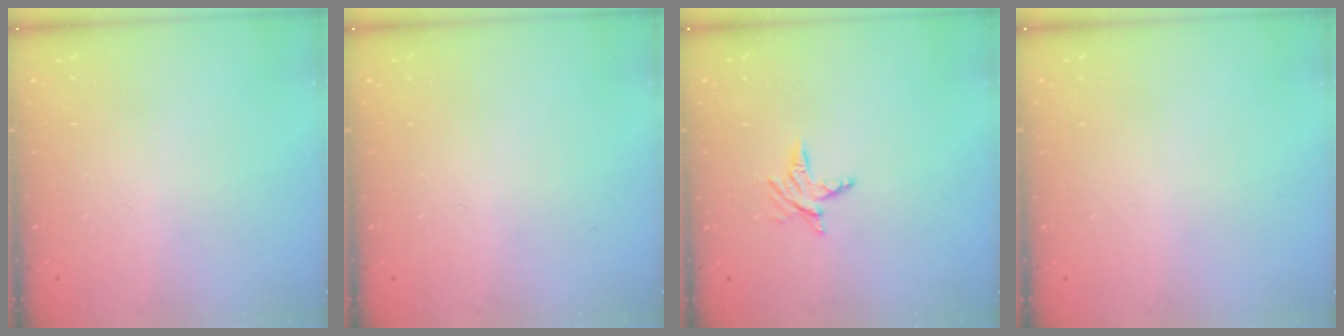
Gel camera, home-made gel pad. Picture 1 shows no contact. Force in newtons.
{"total": 0.0}
{"total": 5.9, "press": 5.9, "slide": 0.4}
{"total": 0.0}